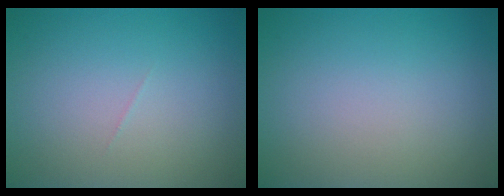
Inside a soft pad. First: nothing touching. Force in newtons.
{"total": 0.0}